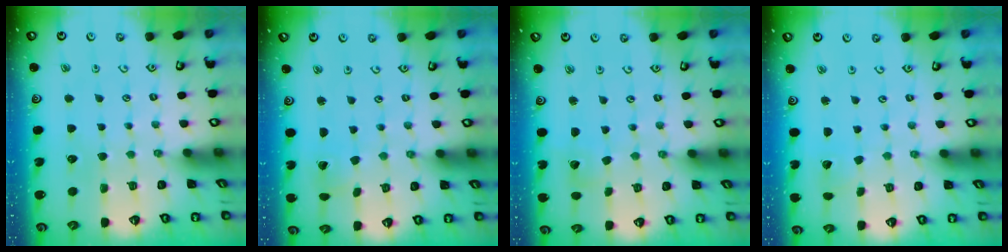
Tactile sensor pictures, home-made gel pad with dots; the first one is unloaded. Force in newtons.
{"total": 1.5, "press": 1.5, "slide": 0.0}
{"total": 3.0, "press": 3.0, "slide": 0.3}
{"total": 1.9, "press": 1.9, "slide": 0.1}